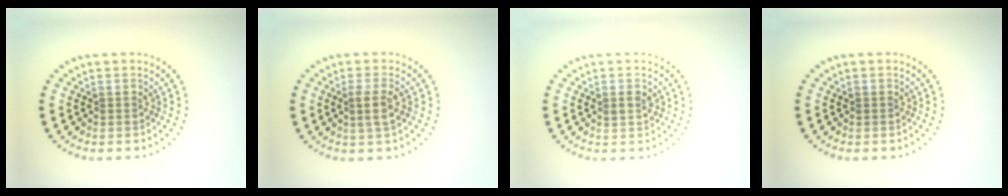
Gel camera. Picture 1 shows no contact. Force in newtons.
{"total": 2.0, "press": 1.7, "slide": 0.9}
{"total": 1.1, "press": 1.1, "slide": 0.1}
{"total": 0.0}